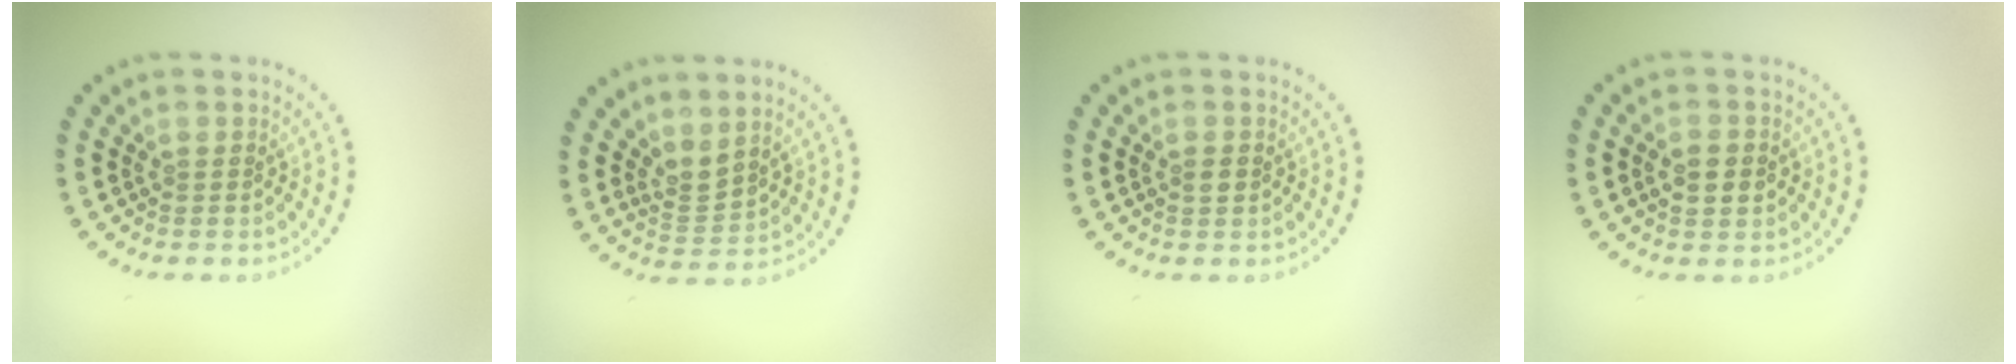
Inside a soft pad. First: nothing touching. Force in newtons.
{"total": 2.1, "press": 1.5, "slide": 1.5}
{"total": 0.7, "press": 0.7, "slide": 0.3}
{"total": 2.5, "press": 2.5, "slide": 0.0}